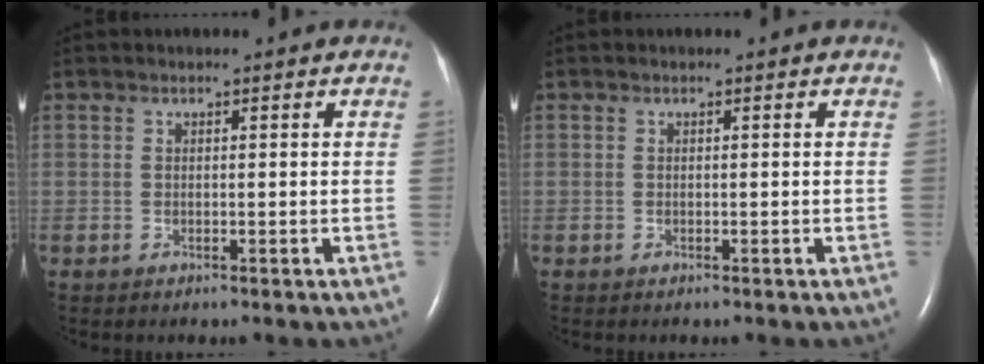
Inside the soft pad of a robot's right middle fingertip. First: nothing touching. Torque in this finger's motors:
{"motor_torque": [-0.06, 0.00, -0.44, -0.21]}